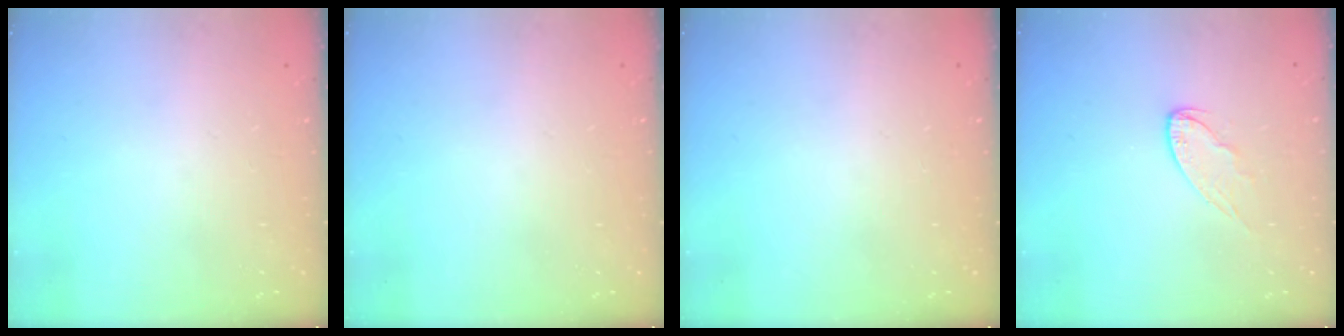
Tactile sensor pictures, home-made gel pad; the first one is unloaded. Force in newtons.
{"total": 0.0}
{"total": 0.0}
{"total": 6.3, "press": 6.3, "slide": 0.6}